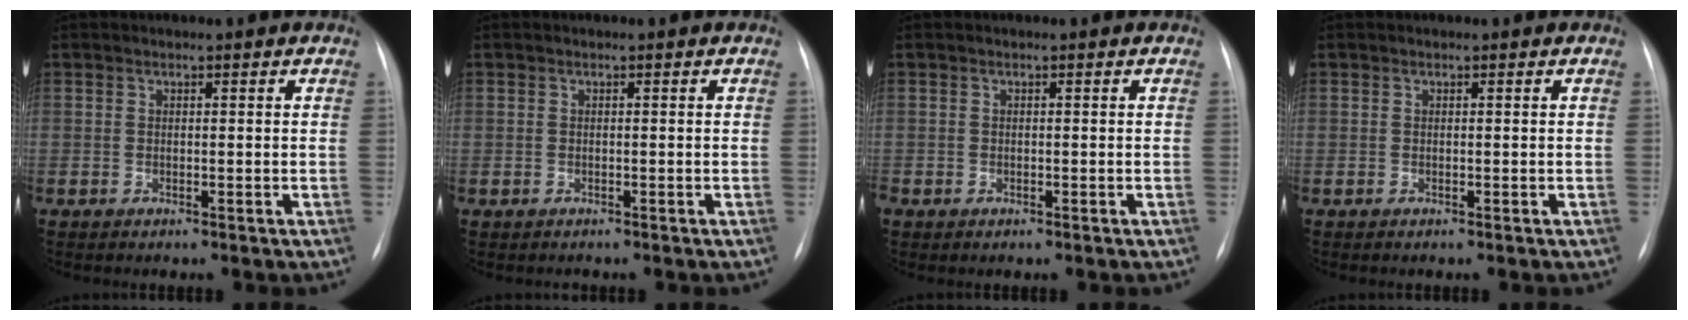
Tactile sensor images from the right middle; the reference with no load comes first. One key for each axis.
{"total": 0.5, "fx": -0.4, "fy": 0.4, "fz": -0.1, "tx": -0.003, "ty": 0.003, "tz": -0.008}
{"total": 0.6, "fx": -0.3, "fy": 0.5, "fz": 0.2, "tx": 0.000, "ty": 0.004, "tz": -0.003}
{"total": 0.0}